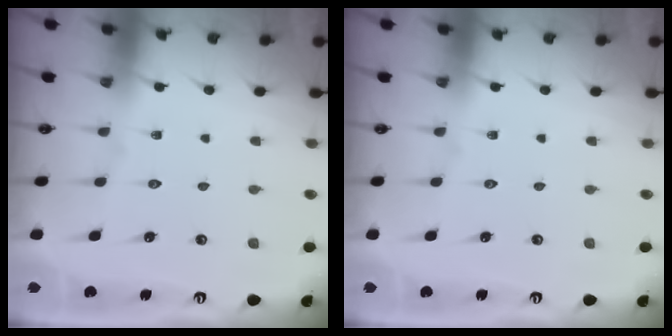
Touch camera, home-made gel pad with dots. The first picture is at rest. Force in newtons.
{"total": 0.0}